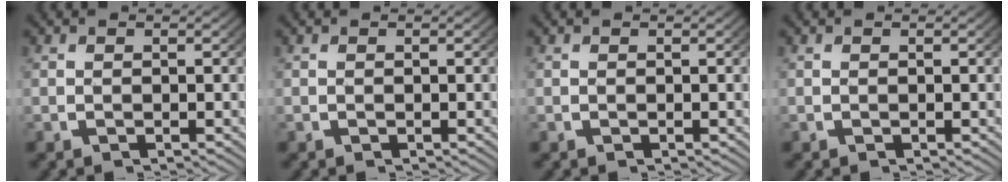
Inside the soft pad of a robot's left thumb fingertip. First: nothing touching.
{"total": 0.0}
{"total": 0.0}
{"total": 0.0}